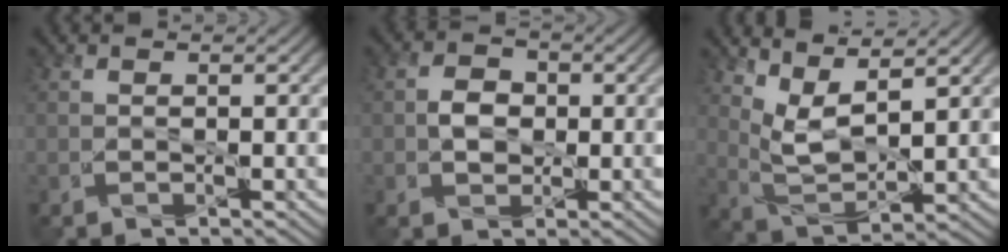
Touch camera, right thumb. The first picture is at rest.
{"total": 2.9, "force": [-0.3, 2.5, 1.6], "torque": [-0.032, 0.000, -0.008]}
{"total": 6.5, "force": [4.5, 2.0, 4.3], "torque": [-0.100, -0.006, 0.098]}